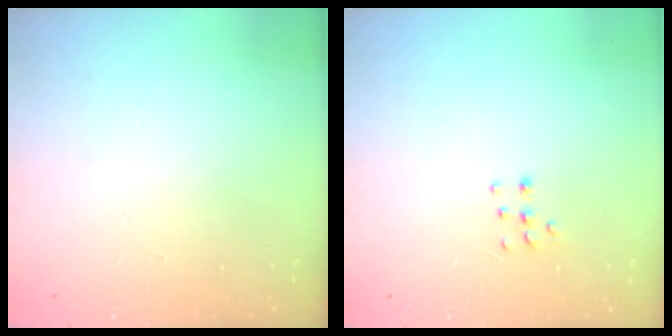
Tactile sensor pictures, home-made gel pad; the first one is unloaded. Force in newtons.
{"total": 4.4, "press": 4.3, "slide": 0.9}